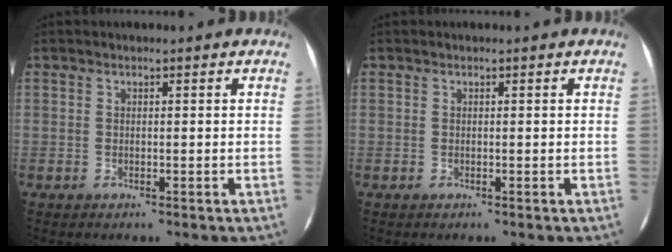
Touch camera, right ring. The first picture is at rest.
{"total": 0.0}